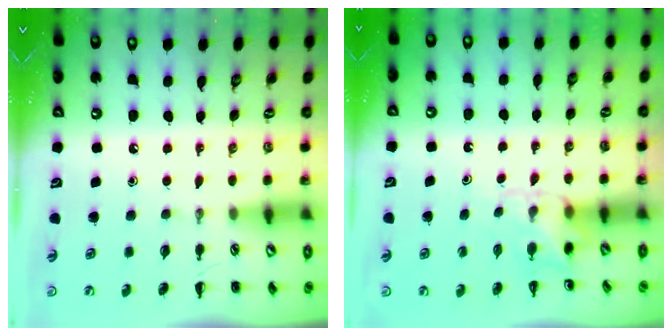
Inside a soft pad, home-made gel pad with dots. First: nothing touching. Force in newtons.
{"total": 4.5, "press": 4.3, "slide": 1.4}